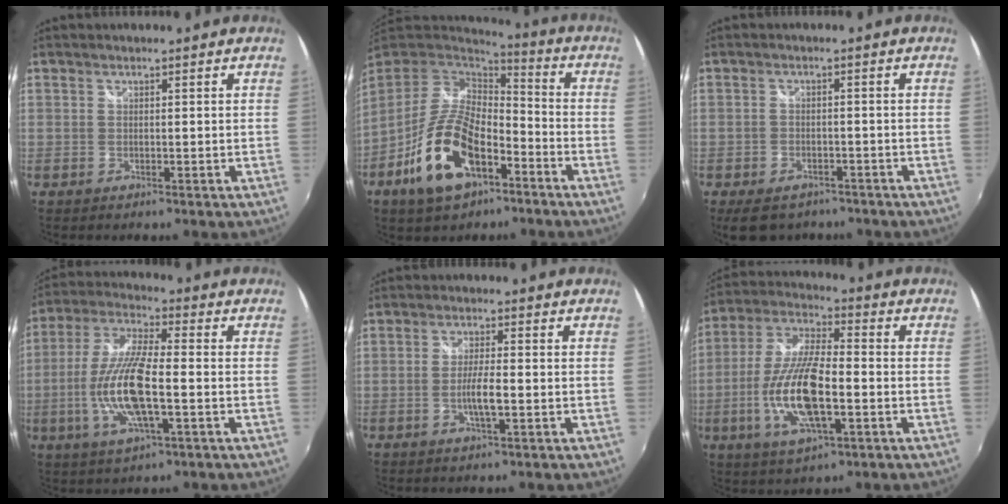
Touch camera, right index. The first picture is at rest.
{"total": 17.5, "force": [-8.4, 8.9, 12.5], "torque": [-0.262, -0.012, -0.146]}
{"total": 8.3, "force": [-6.2, 4.7, 3.2], "torque": [-0.075, -0.005, -0.086]}
{"total": 14.3, "force": [-3.2, 3.8, 13.5], "torque": [-0.272, -0.009, -0.061]}
{"total": 4.4, "force": [-1.4, 0.4, 4.2], "torque": [-0.080, -0.004, -0.025]}
{"total": 16.0, "force": [-4.2, 5.3, 14.5], "torque": [-0.299, -0.009, -0.079]}